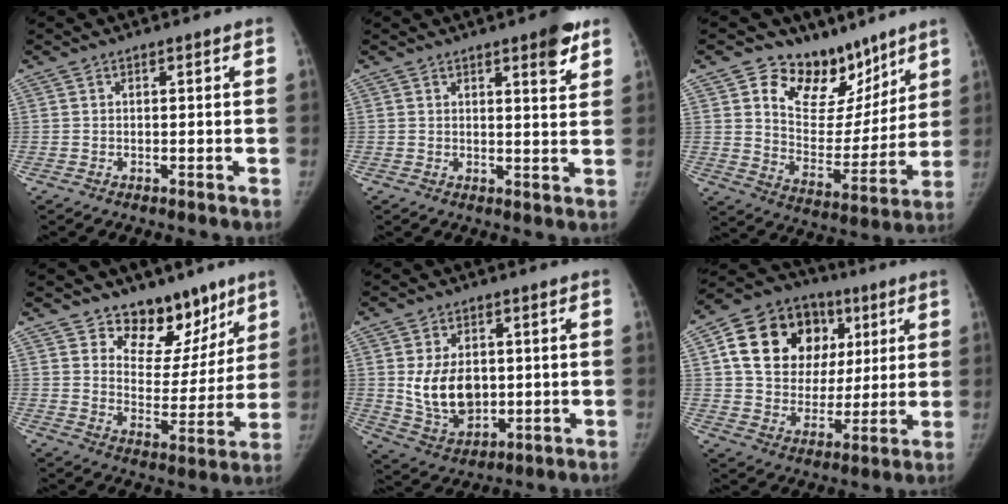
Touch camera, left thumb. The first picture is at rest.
{"total": 5.6, "force": [3.5, 1.4, 4.1], "torque": [-0.042, -0.019, 0.042]}
{"total": 16.6, "force": [11.1, 10.6, 6.5], "torque": [-0.032, -0.064, 0.184]}
{"total": 13.5, "force": [9.5, 8.2, 4.9], "torque": [-0.003, -0.056, 0.150]}
{"total": 11.4, "force": [0.9, 7.9, 8.1], "torque": [-0.112, -0.017, 0.034]}
{"total": 20.9, "force": [6.2, 16.3, 11.6], "torque": [-0.167, 0.016, 0.109]}